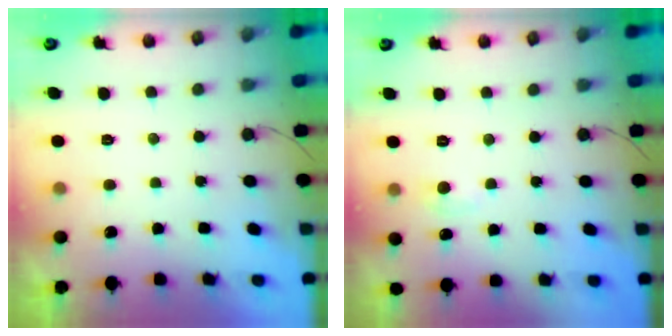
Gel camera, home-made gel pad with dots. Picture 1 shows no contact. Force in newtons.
{"total": 2.5, "press": 2.4, "slide": 0.4}